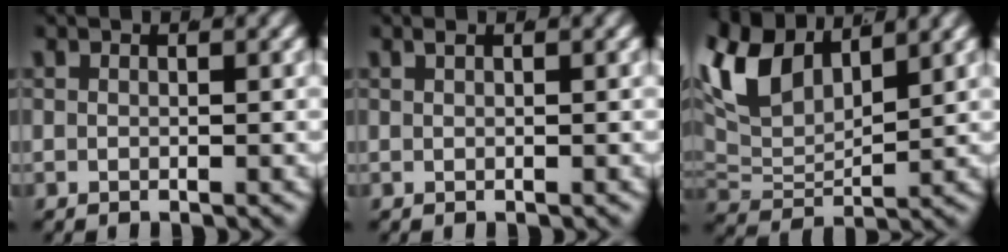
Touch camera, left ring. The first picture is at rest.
{"total": 0.6, "force": [0.3, -0.5, 0.1], "torque": [0.001, 0.001, 0.007]}
{"total": 9.9, "force": [3.9, 6.3, 6.6], "torque": [-0.156, -0.014, 0.076]}